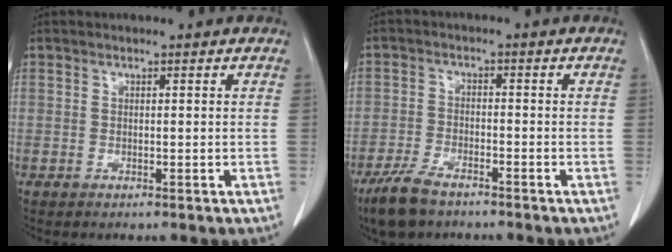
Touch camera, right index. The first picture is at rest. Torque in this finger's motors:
{"motor_torque": [0.32, -0.26, 0.21, 0.03]}